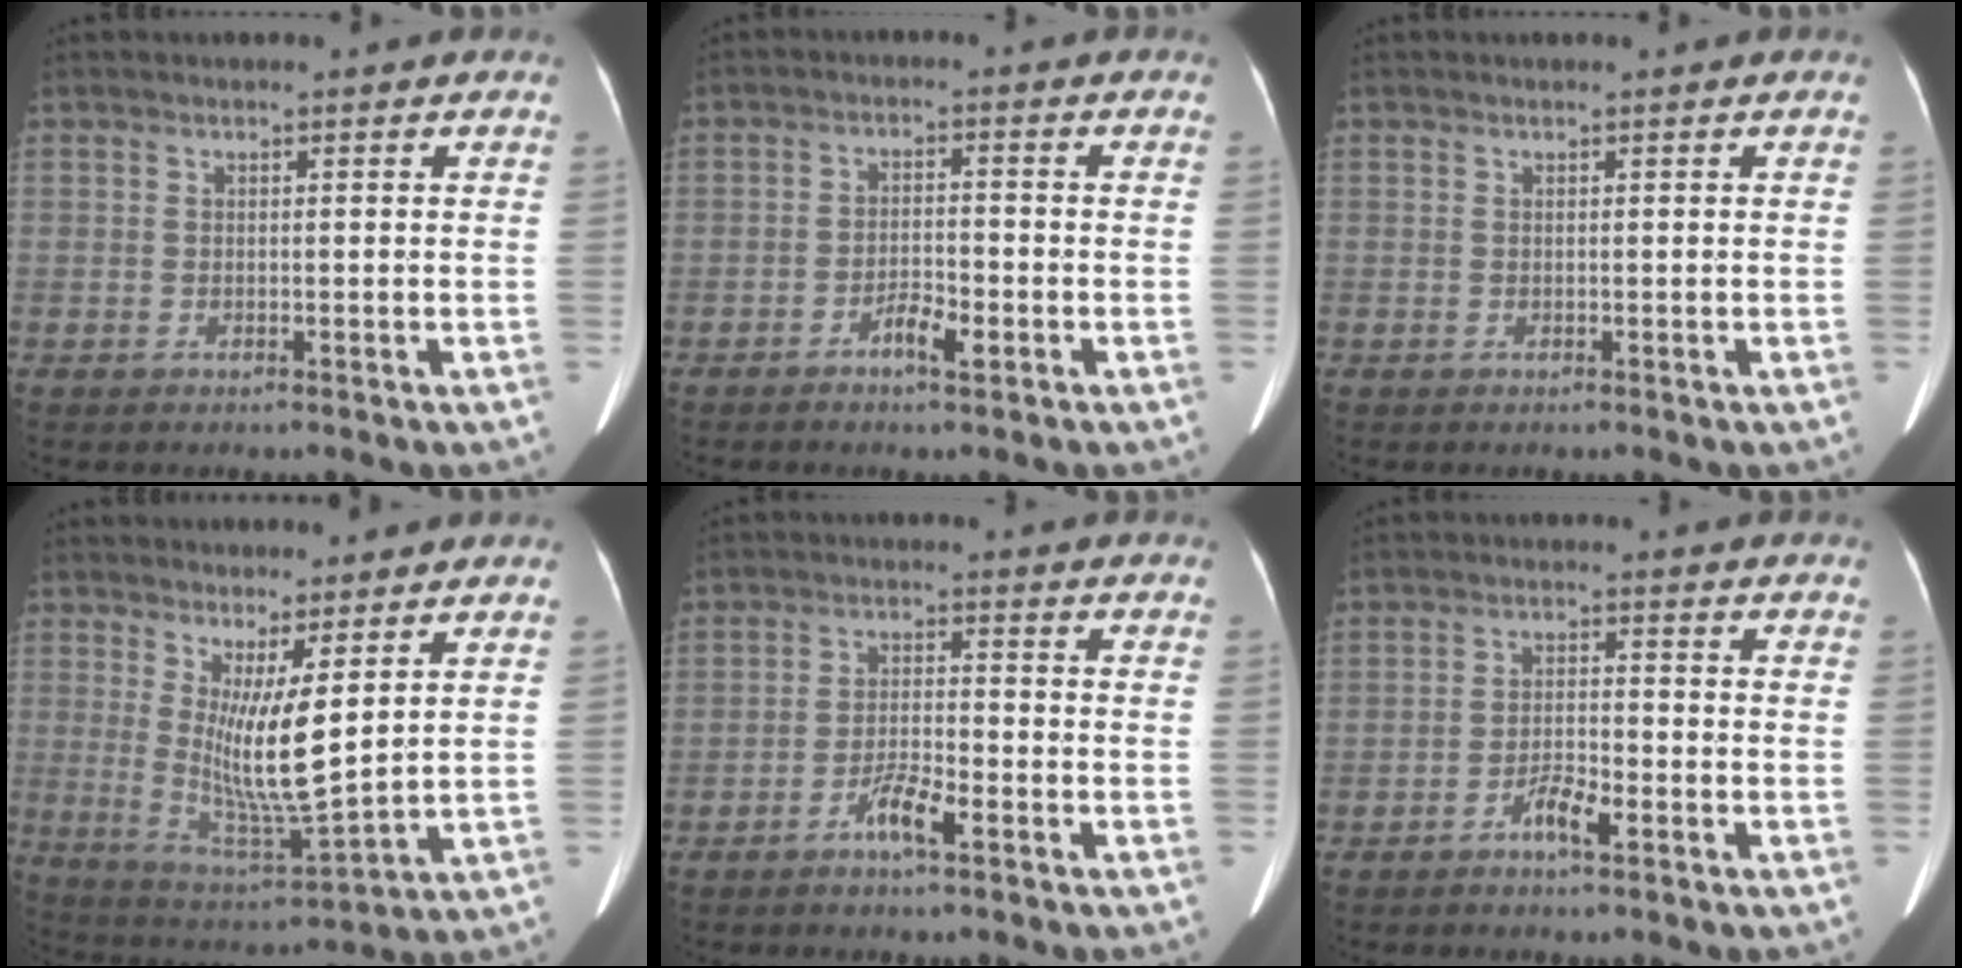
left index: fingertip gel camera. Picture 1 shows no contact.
{"total": 3.5, "force": [-2.1, 0.9, 2.7], "torque": [-0.048, 0.004, -0.036]}
{"total": 0.0}
{"total": 9.5, "force": [2.5, 0.7, 9.1], "torque": [-0.180, -0.037, 0.054]}
{"total": 4.4, "force": [-2.8, 0.5, 3.4], "torque": [-0.067, 0.002, -0.053]}
{"total": 3.7, "force": [-2.4, 0.6, 2.8], "torque": [-0.052, 0.004, -0.044]}